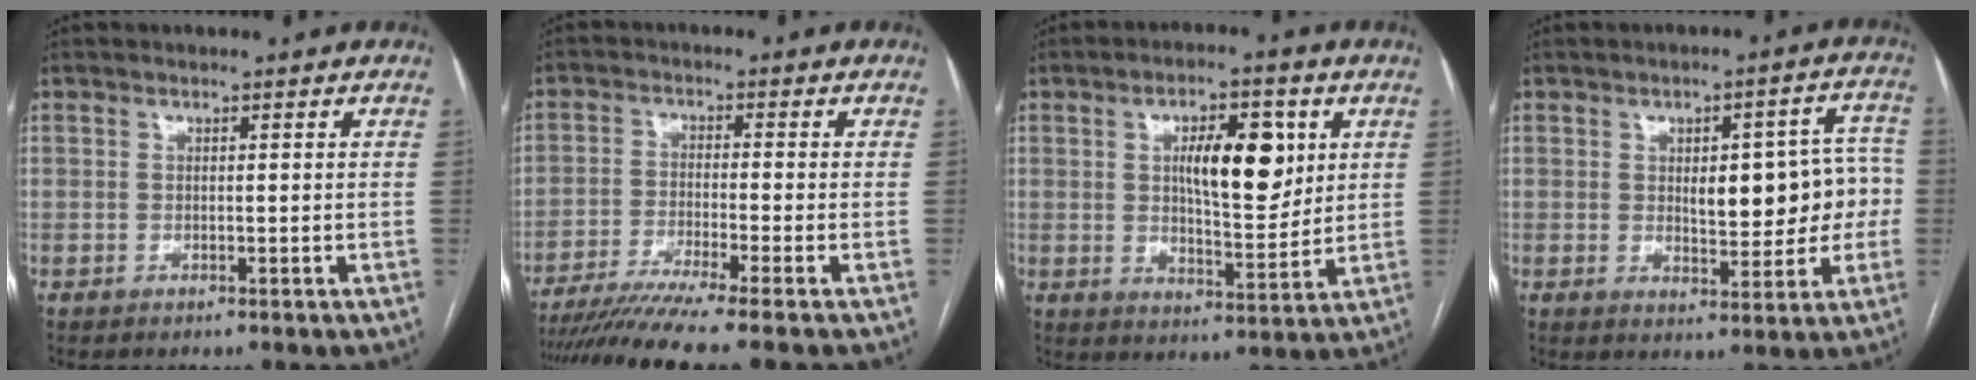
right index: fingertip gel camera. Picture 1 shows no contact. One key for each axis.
{"total": 9.3, "fx": -7.7, "fy": -2.0, "fz": 4.8, "tx": -0.067, "ty": -0.032, "tz": -0.129}
{"total": 10.9, "fx": 3.2, "fy": 3.9, "fz": 9.7, "tx": -0.153, "ty": 0.006, "tz": 0.055}
{"total": 11.0, "fx": 0.1, "fy": 4.5, "fz": 10.0, "tx": -0.113, "ty": 0.031, "tz": 0.011}